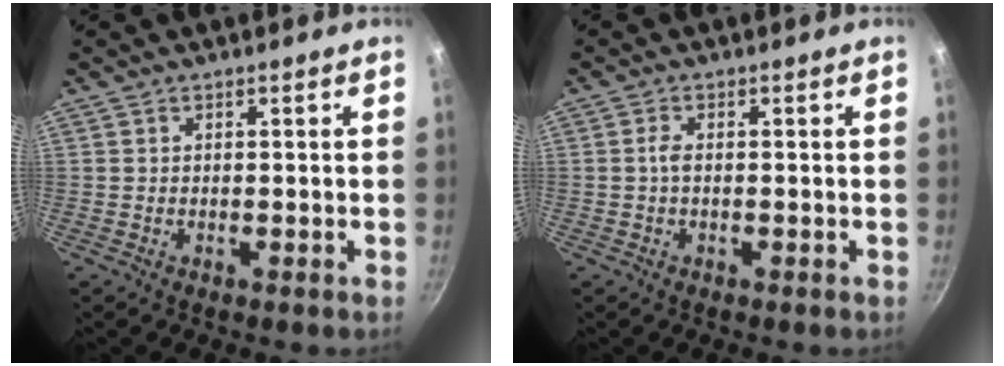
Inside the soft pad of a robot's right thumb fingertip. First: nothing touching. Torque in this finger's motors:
{"motor_torque": [0.13, 0.44, -0.02, 0.35, 0.12]}